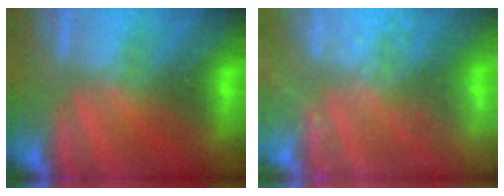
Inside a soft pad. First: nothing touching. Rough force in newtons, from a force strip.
{"total": 7.8}